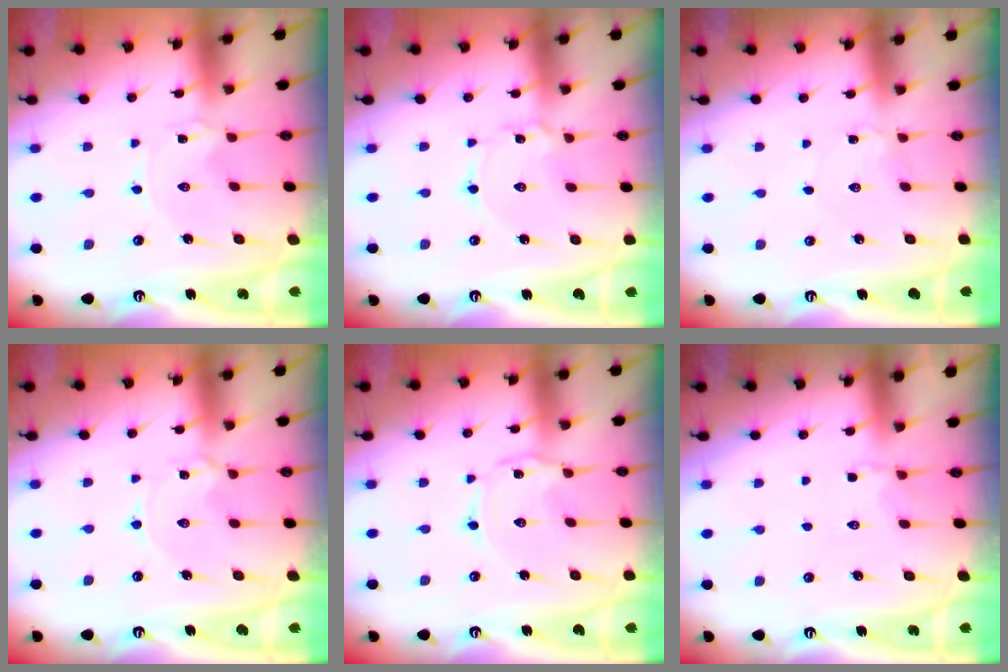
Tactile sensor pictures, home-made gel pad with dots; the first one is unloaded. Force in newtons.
{"total": 1.2, "press": 1.2, "slide": 0.1}
{"total": 2.2, "press": 2.2, "slide": 0.2}
{"total": 2.8, "press": 2.8, "slide": 0.2}
{"total": 1.5, "press": 1.5, "slide": 0.1}
{"total": 3.2, "press": 2.7, "slide": 1.8}